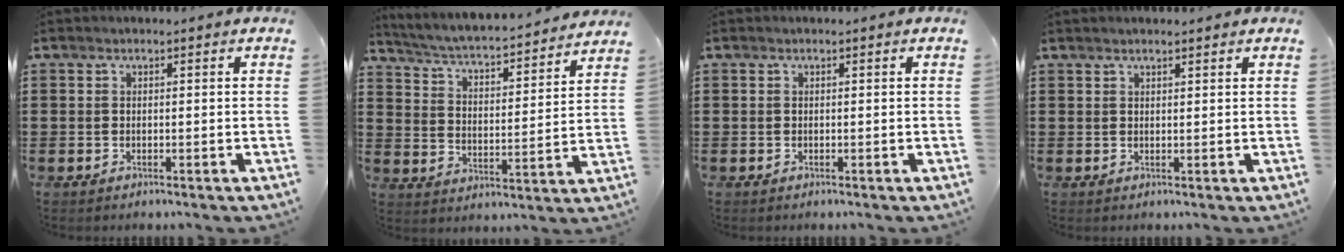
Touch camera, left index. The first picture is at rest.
{"total": 3.6, "force": [3.4, -0.2, 1.1], "torque": [-0.042, -0.037, 0.048]}
{"total": 0.0}
{"total": 1.1, "force": [1.0, 0.0, 0.4], "torque": [-0.009, -0.001, 0.019]}